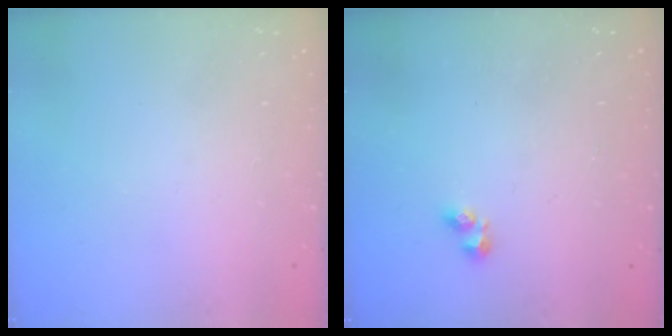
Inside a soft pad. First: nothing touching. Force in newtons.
{"total": 2.4, "press": 2.3, "slide": 0.4}